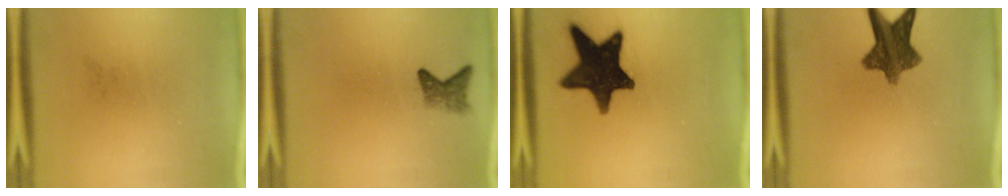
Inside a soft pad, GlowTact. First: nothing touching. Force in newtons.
{"total": 2.4}
{"total": 16.2}
{"total": 9.6}